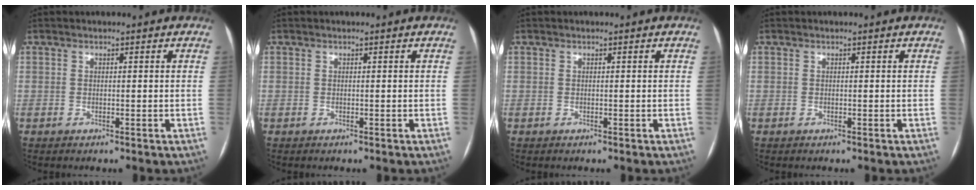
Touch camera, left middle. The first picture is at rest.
{"total": 0.0}
{"total": 0.0}
{"total": 0.0}